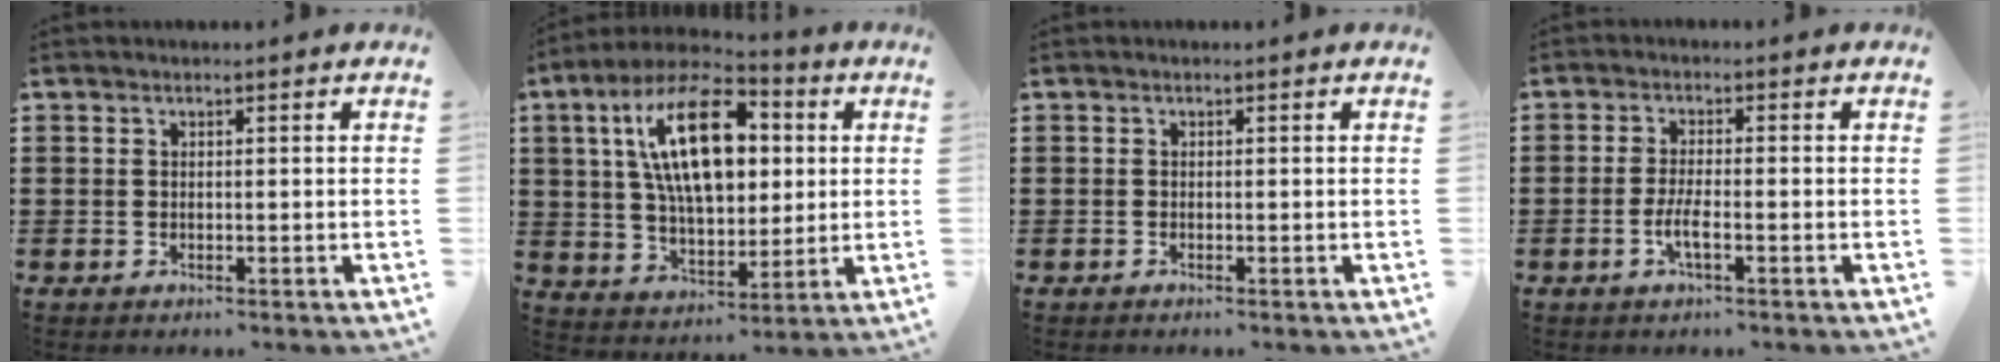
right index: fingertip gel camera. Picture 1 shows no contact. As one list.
[{"total": 16.4, "force": [4.9, 8.2, 13.3], "torque": [-0.272, 0.014, 0.081]}, {"total": 0.0}, {"total": 3.1, "force": [-1.3, 0.5, 2.8], "torque": [-0.062, -0.005, -0.028]}]